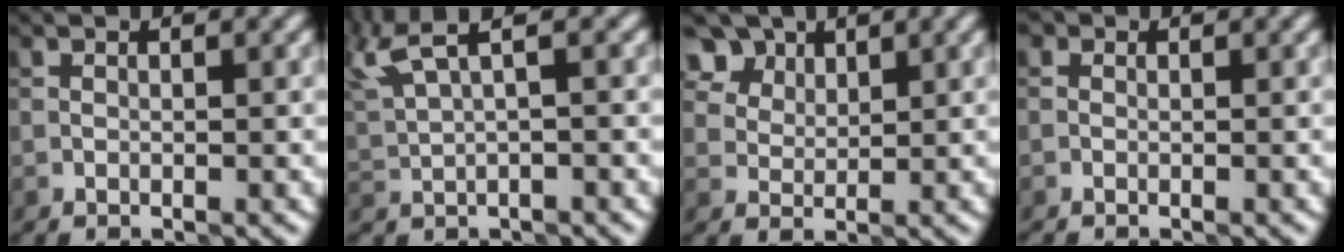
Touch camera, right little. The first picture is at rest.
{"total": 3.6, "force": [2.6, 0.9, 2.4], "torque": [-0.062, 0.012, 0.058]}
{"total": 6.8, "force": [4.7, 4.2, 2.6], "torque": [-0.068, 0.007, 0.089]}
{"total": 0.7, "force": [-0.4, 0.5, 0.1], "torque": [-0.001, -0.001, -0.008]}